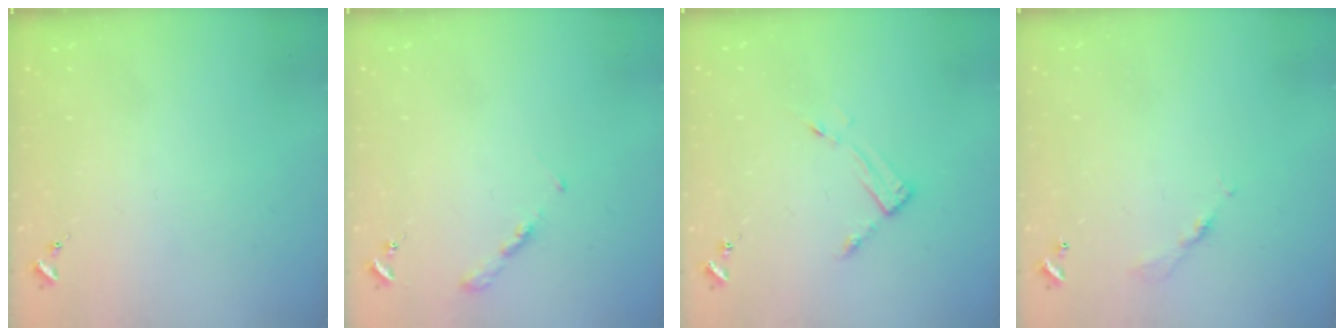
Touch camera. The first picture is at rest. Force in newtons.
{"total": 3.2, "press": 3.2, "slide": 0.4}
{"total": 3.5, "press": 3.5, "slide": 0.4}
{"total": 4.4, "press": 4.3, "slide": 0.2}